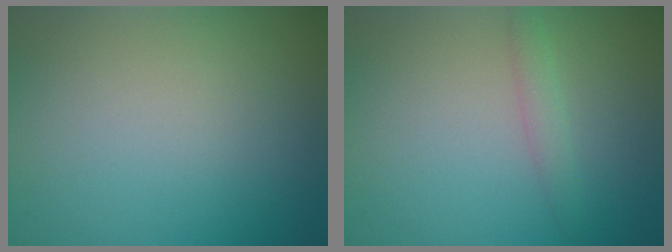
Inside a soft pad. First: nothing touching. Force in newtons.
{"total": 1.3, "press": 1.3, "slide": 0.0}